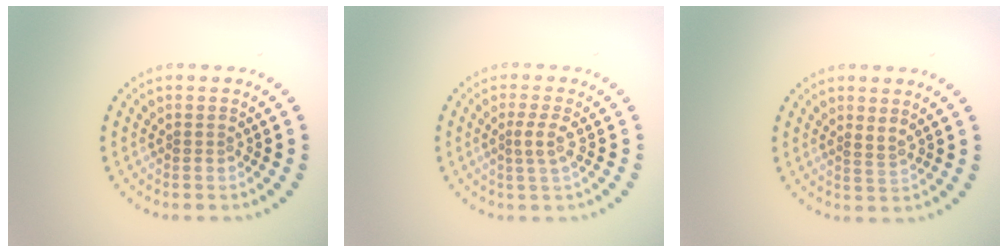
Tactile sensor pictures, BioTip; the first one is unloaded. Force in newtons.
{"total": 1.7, "press": 1.3, "slide": 1.1}
{"total": 0.9, "press": 0.7, "slide": 0.6}